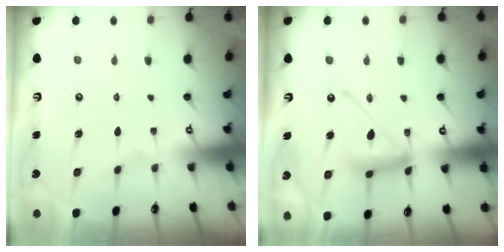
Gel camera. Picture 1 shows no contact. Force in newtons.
{"total": 13.5, "press": 13.4, "slide": 1.2}